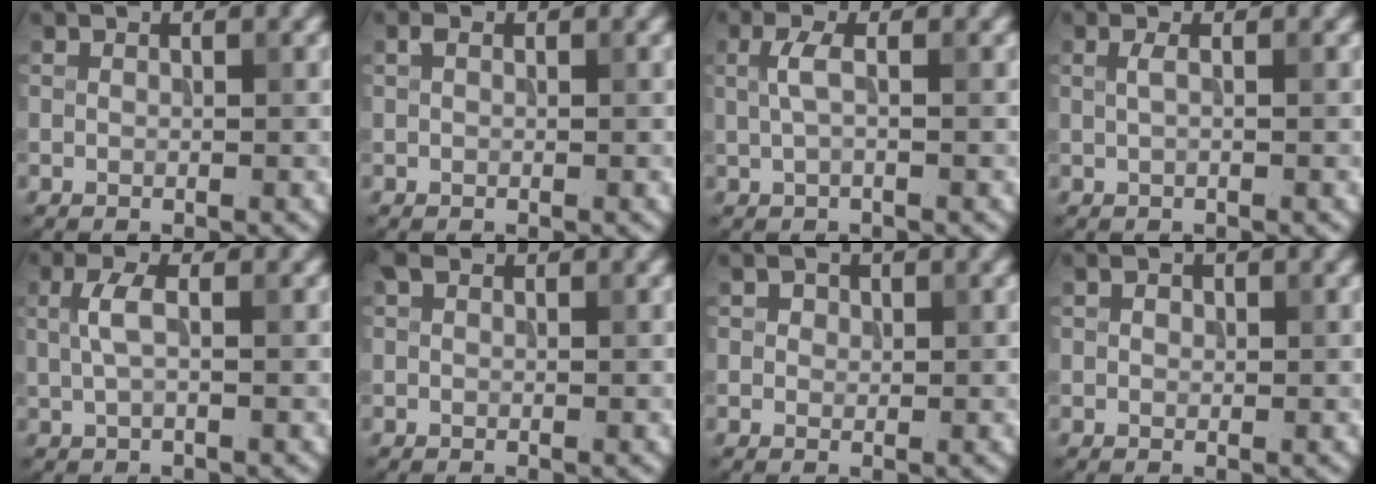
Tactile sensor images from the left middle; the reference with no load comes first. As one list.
[{"total": 0.7, "force": [0.3, 0.4, 0.4], "torque": [-0.006, 0.001, 0.002]}, {"total": 1.8, "force": [0.3, 0.5, 1.7], "torque": [-0.039, 0.004, 0.004]}, {"total": 0.9, "force": [0.2, 0.2, 0.9], "torque": [-0.019, 0.002, 0.002]}, {"total": 2.2, "force": [0.3, 0.7, 2.0], "torque": [-0.045, 0.005, 0.004]}, {"total": 0.9, "force": [0.3, 0.6, 0.6], "torque": [-0.008, 0.006, 0.002]}, {"total": 1.0, "force": [0.5, 0.8, 0.4], "torque": [-0.004, -0.003, 0.001]}, {"total": 0.7, "force": [0.1, 0.5, 0.3], "torque": [-0.005, -0.001, 0.000]}]